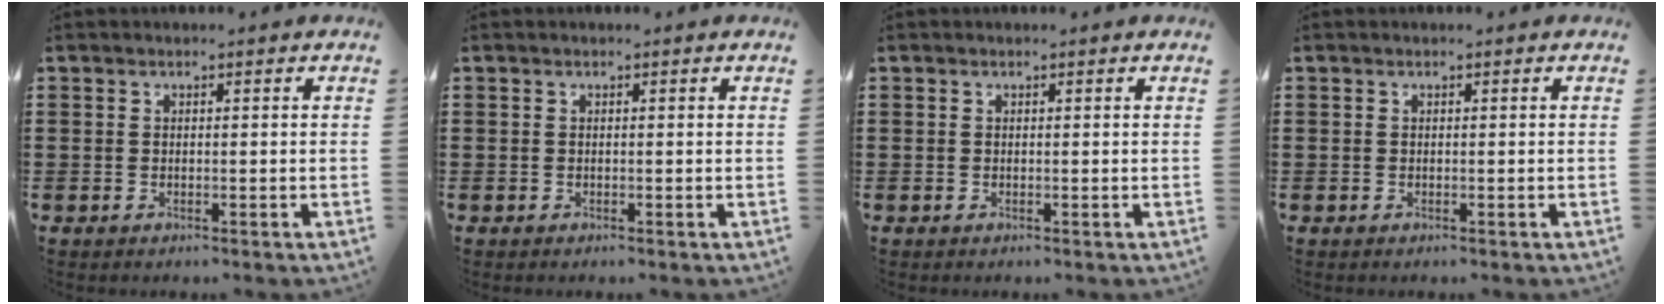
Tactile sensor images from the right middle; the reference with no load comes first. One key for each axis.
{"total": 0.0}
{"total": 0.0}
{"total": 0.0}